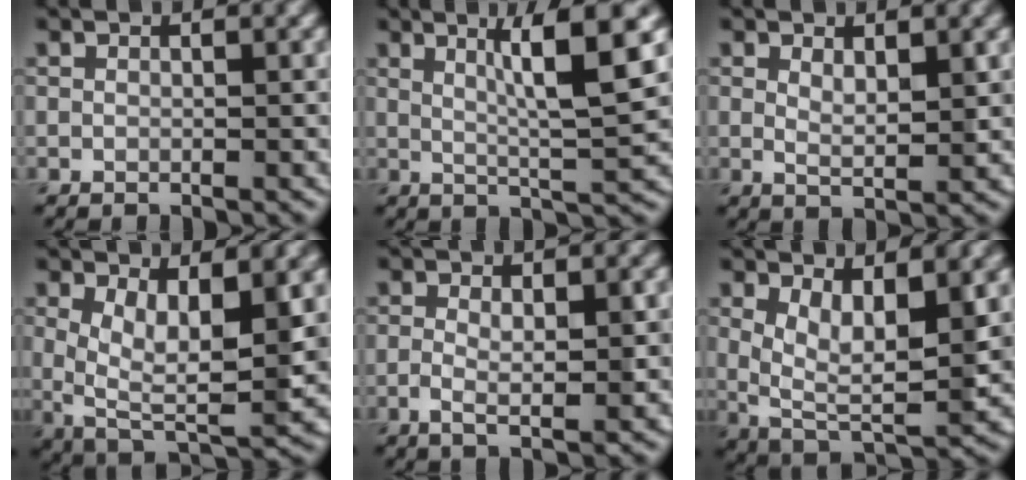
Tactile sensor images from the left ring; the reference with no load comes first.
{"total": 6.5, "force": [2.2, 0.7, 6.1], "torque": [-0.092, 0.003, 0.038]}
{"total": 1.9, "force": [0.9, 0.6, 1.6], "torque": [-0.030, -0.005, 0.017]}
{"total": 7.8, "force": [1.4, 3.3, 6.9], "torque": [-0.130, -0.015, 0.027]}
{"total": 2.8, "force": [-0.1, 0.9, 2.7], "torque": [-0.048, -0.003, -0.002]}
{"total": 6.9, "force": [1.8, 3.1, 5.8], "torque": [-0.115, -0.017, 0.036]}